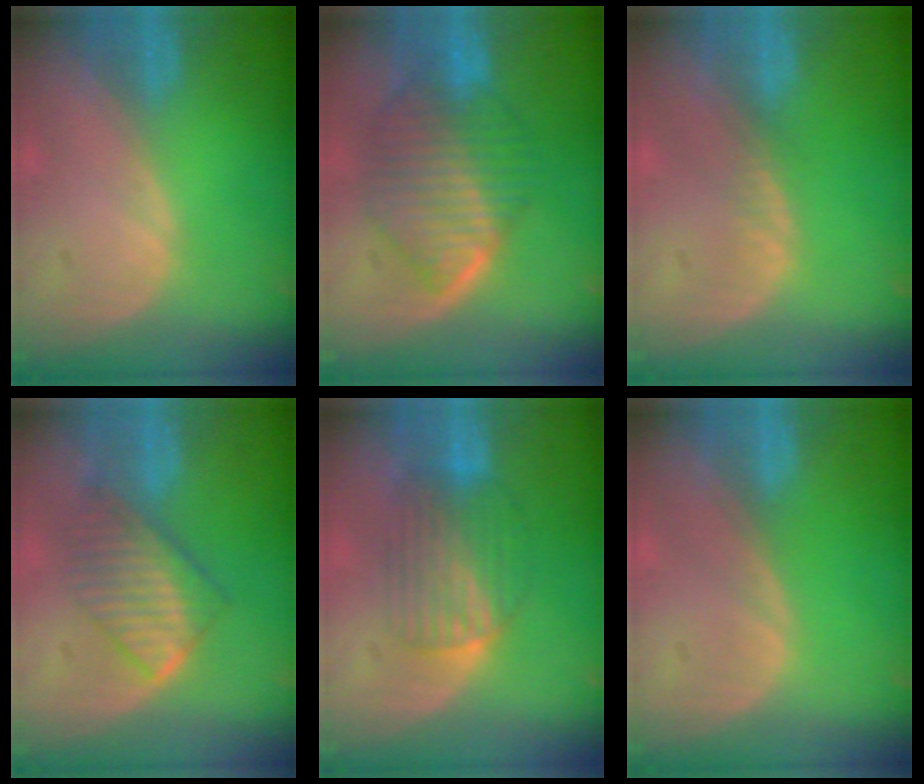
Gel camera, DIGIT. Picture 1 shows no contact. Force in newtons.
{"total": 9.1, "press": 9.1, "slide": 0.5}
{"total": 0.9, "press": 0.9, "slide": 0.2}
{"total": 6.7, "press": 6.4, "slide": 1.8}
{"total": 6.3, "press": 6.2, "slide": 1.1}
{"total": 0.0}